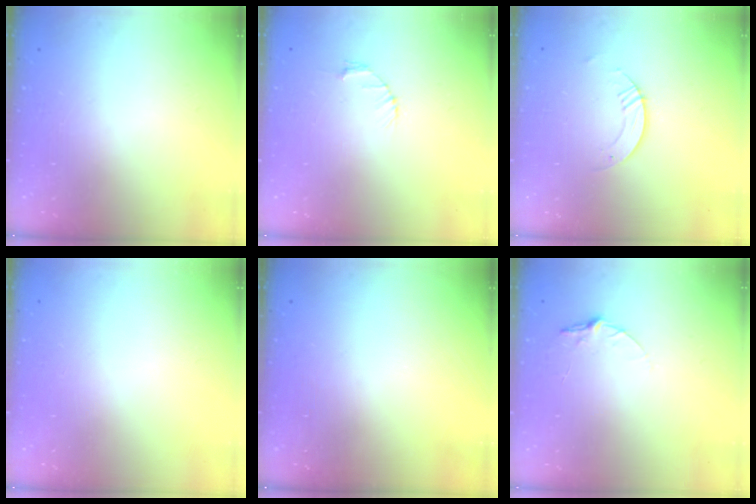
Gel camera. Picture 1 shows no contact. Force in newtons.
{"total": 2.7, "press": 2.7, "slide": 0.4}
{"total": 3.2, "press": 3.2, "slide": 0.3}
{"total": 0.0}
{"total": 0.0}
{"total": 4.6, "press": 4.6, "slide": 0.4}